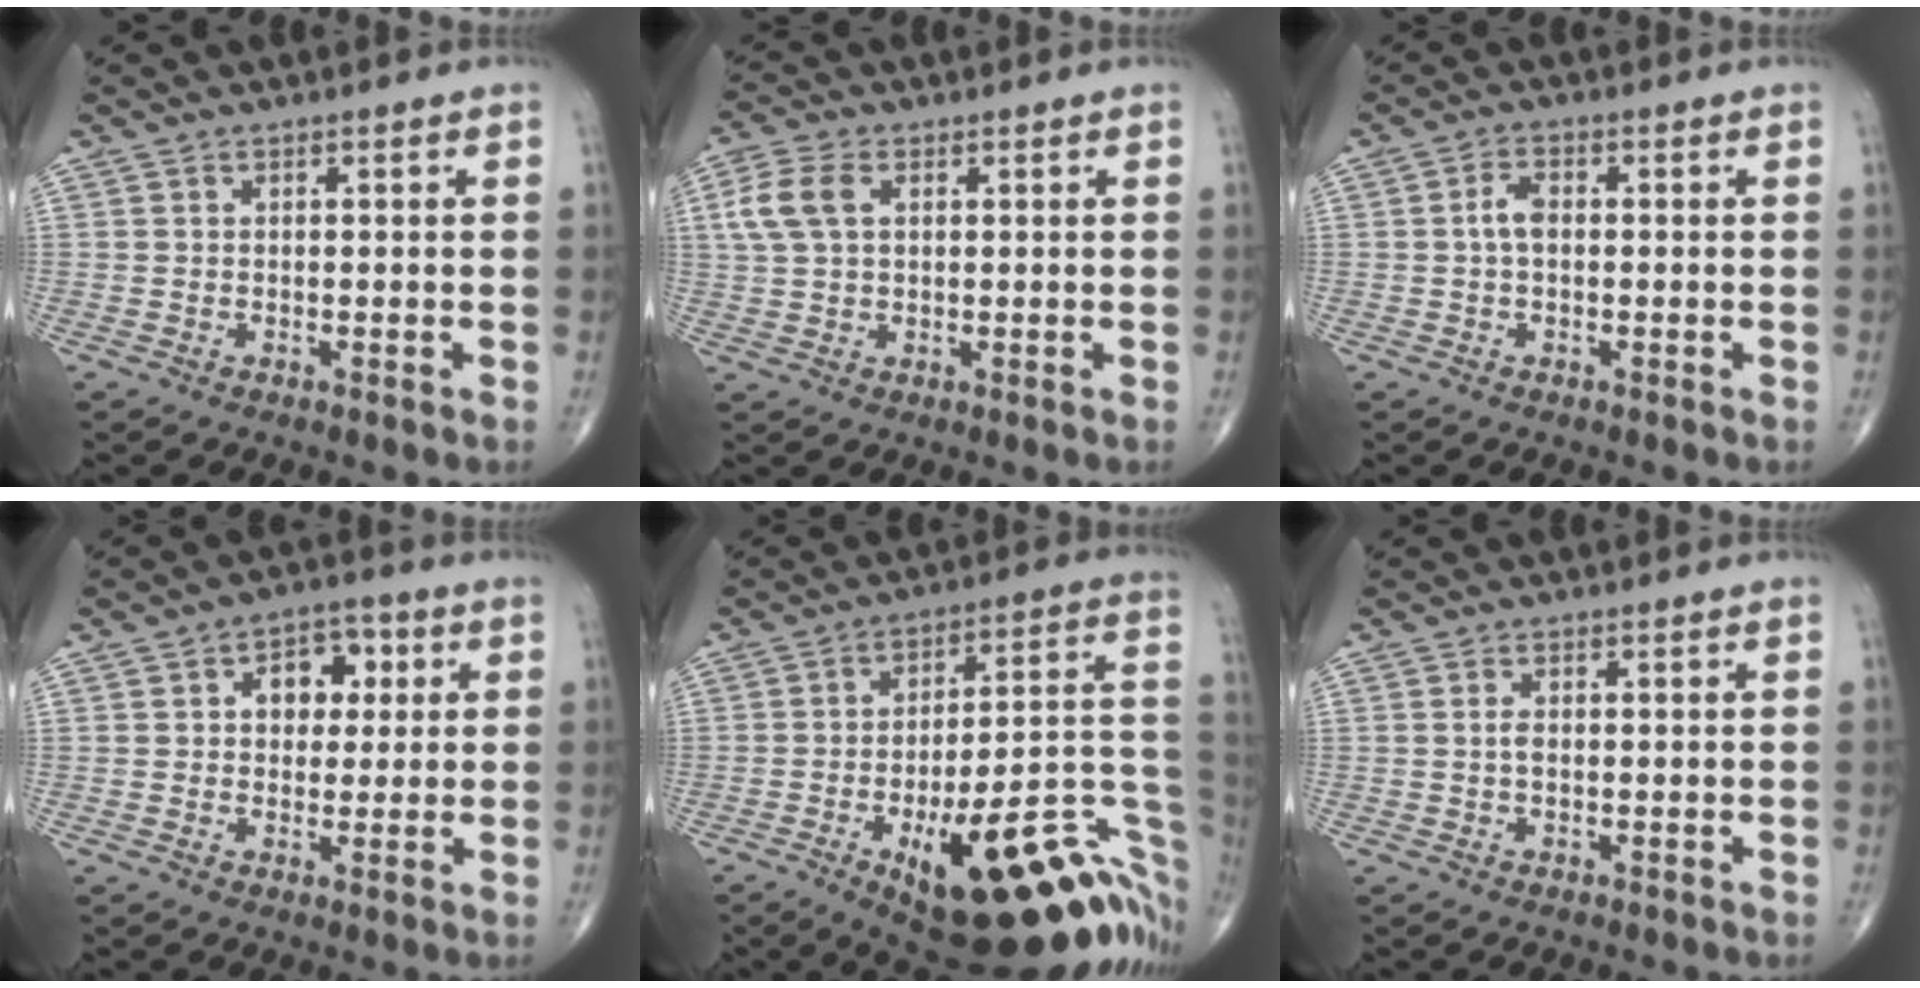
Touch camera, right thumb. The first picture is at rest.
{"total": 6.6, "force": [1.8, 4.1, 4.9], "torque": [-0.115, 0.011, 0.034]}
{"total": 2.9, "force": [-0.1, 1.7, 2.4], "torque": [-0.047, 0.009, -0.005]}
{"total": 7.5, "force": [1.7, 5.3, 4.9], "torque": [-0.026, 0.007, 0.019]}
{"total": 31.6, "force": [-11.2, 11.2, 27.3], "torque": [-0.283, 0.047, -0.144]}
{"total": 1.4, "force": [0.0, 0.7, 1.2], "torque": [-0.023, 0.000, 0.001]}